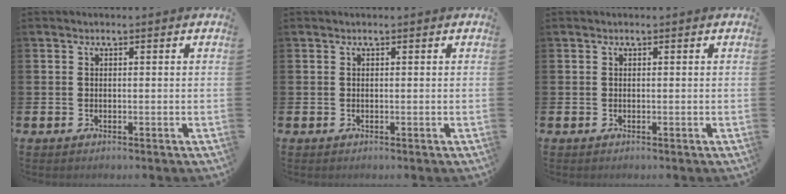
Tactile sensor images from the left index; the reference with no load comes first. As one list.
[{"total": 0.0}, {"total": 0.0}]